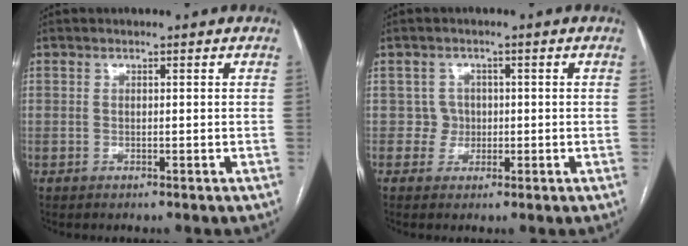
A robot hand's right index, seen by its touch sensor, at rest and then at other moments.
{"total": 2.4, "force": [-0.1, 2.4, -0.2], "torque": [0.015, 0.009, -0.004]}